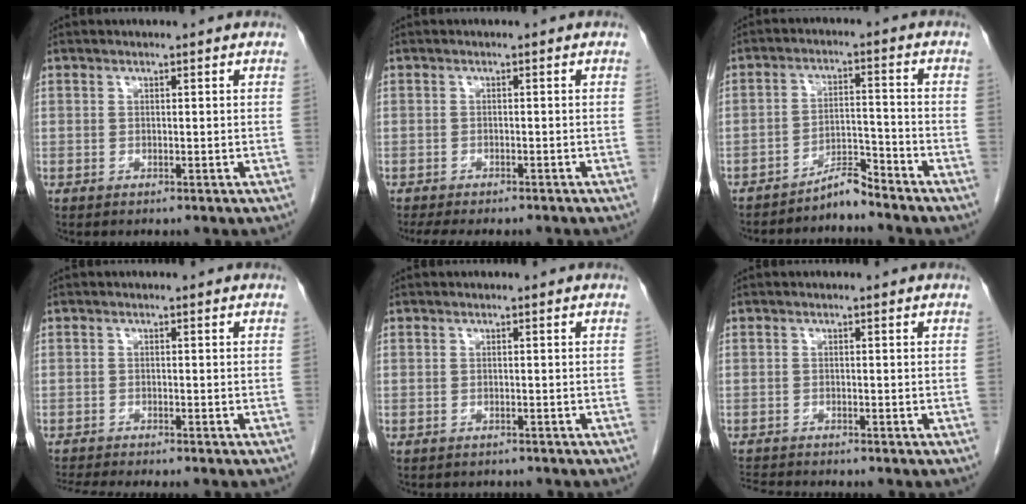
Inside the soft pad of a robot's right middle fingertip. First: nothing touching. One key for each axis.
{"total": 8.2, "fx": -7.1, "fy": 2.2, "fz": 3.6, "tx": -0.047, "ty": -0.006, "tz": -0.095}
{"total": 4.4, "fx": -4.3, "fy": 0.2, "fz": 1.2, "tx": -0.013, "ty": -0.004, "tz": -0.077}
{"total": 6.1, "fx": -5.5, "fy": -0.1, "fz": 2.5, "tx": -0.032, "ty": -0.011, "tz": -0.086}
{"total": 1.9, "fx": -1.7, "fy": 0.8, "fz": 0.2, "tx": -0.008, "ty": 0.000, "tz": -0.023}
{"total": 3.6, "fx": -3.5, "fy": -0.3, "fz": 0.7, "tx": -0.013, "ty": -0.018, "tz": -0.062}